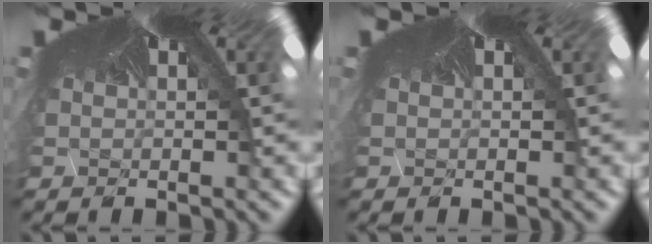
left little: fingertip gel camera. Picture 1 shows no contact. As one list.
[{"total": 0.0}]